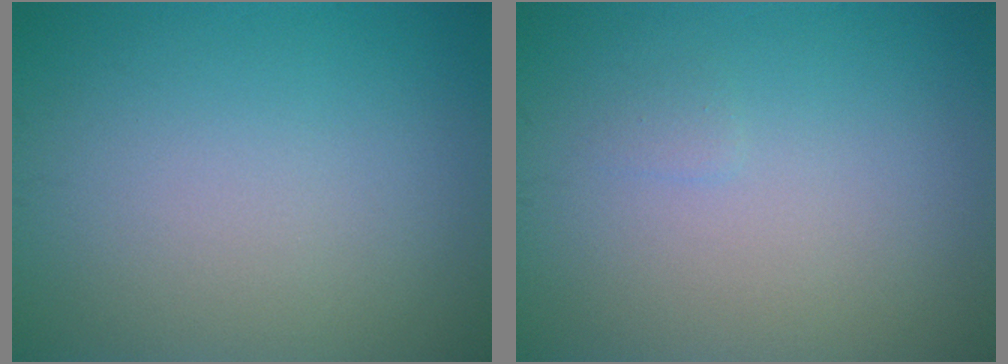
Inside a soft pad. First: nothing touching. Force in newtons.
{"total": 0.5, "press": 0.5, "slide": 0.1}